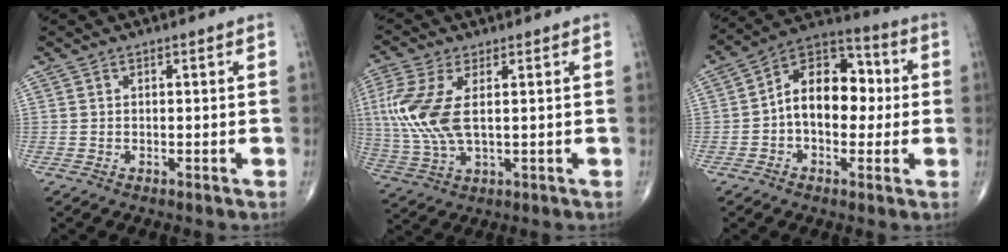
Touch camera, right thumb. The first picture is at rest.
{"total": 12.0, "force": [1.8, 5.6, 10.4], "torque": [-0.261, -0.001, 0.044]}
{"total": 14.0, "force": [0.0, 9.1, 10.6], "torque": [-0.128, 0.042, -0.010]}